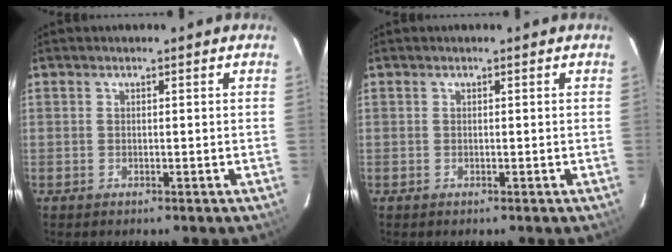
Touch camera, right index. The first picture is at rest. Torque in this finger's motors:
{"motor_torque": [0.01, 0.00, 0.00, 0.00]}